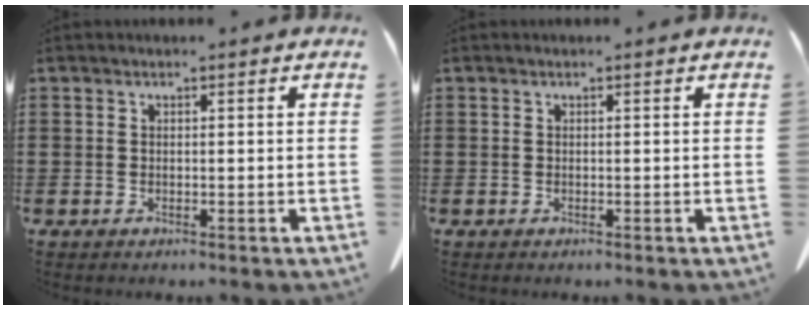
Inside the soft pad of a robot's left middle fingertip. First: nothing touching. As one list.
[{"total": 0.0}]